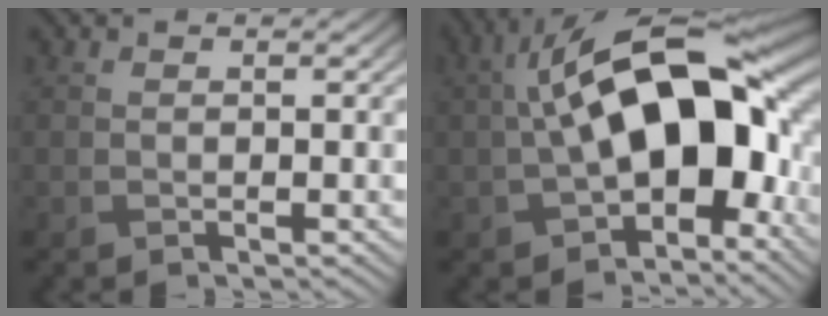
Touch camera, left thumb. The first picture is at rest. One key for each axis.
{"total": 17.0, "fx": -0.6, "fy": 9.0, "fz": 14.4, "tx": -0.236, "ty": 0.014, "tz": -0.020}